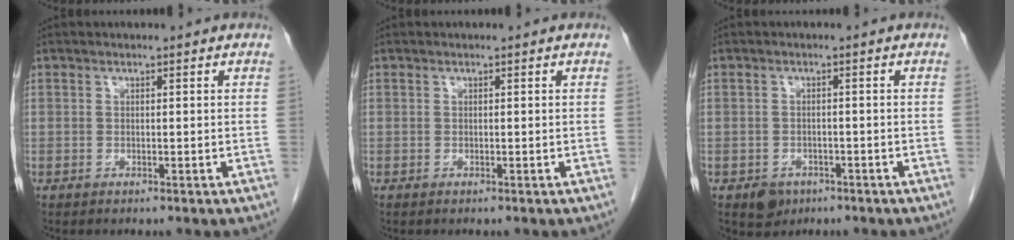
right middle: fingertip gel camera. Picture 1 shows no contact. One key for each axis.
{"total": 0.0}
{"total": 3.2, "fx": -1.9, "fy": 2.4, "fz": 0.9, "tx": -0.010, "ty": 0.005, "tz": -0.022}